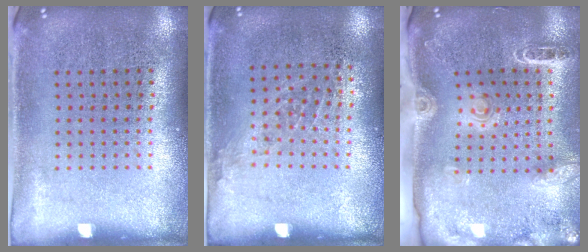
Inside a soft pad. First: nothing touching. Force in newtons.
{"total": 0.9, "press": 0.7, "slide": 0.6}
{"total": 2.0, "press": 1.8, "slide": 0.7}